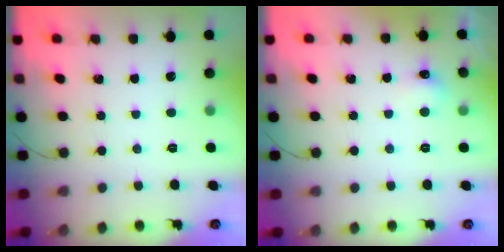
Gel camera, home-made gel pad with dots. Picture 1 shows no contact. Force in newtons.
{"total": 4.9, "press": 4.8, "slide": 0.9}